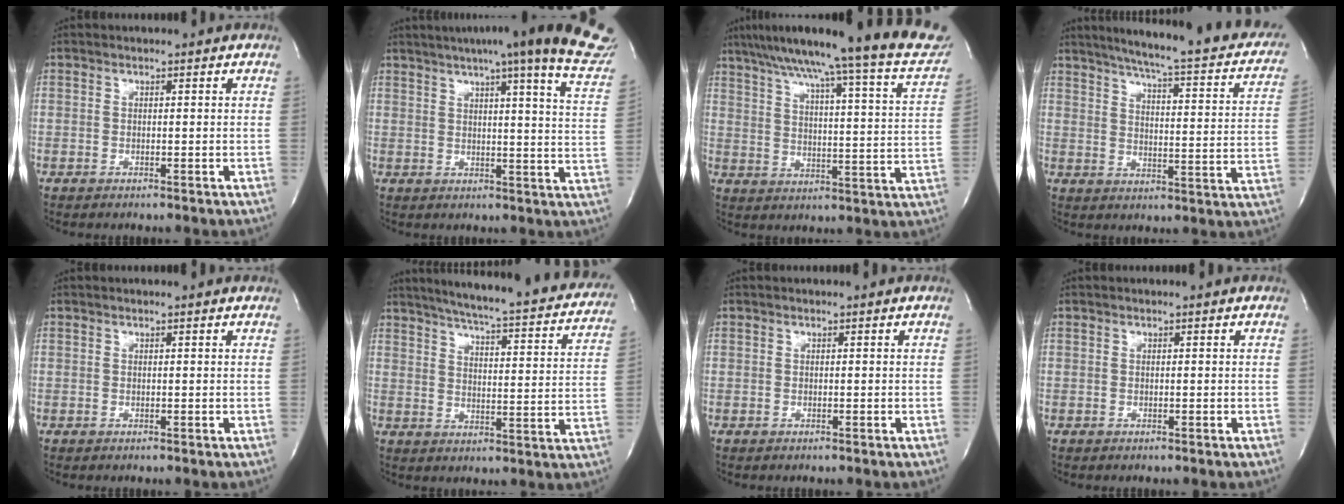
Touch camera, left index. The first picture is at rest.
{"total": 24.8, "force": [20.1, 0.4, 14.4], "torque": [-0.179, -0.042, 0.233]}
{"total": 27.7, "force": [22.9, 0.9, 15.5], "torque": [-0.236, -0.028, 0.295]}
{"total": 25.1, "force": [20.4, 3.5, 14.2], "torque": [-0.200, -0.024, 0.240]}
{"total": 0.7, "force": [0.6, 0.0, 0.3], "torque": [-0.012, 0.004, 0.008]}
{"total": 28.5, "force": [25.1, 3.4, 13.2], "torque": [-0.199, -0.056, 0.300]}
{"total": 0.0}
{"total": 0.0}